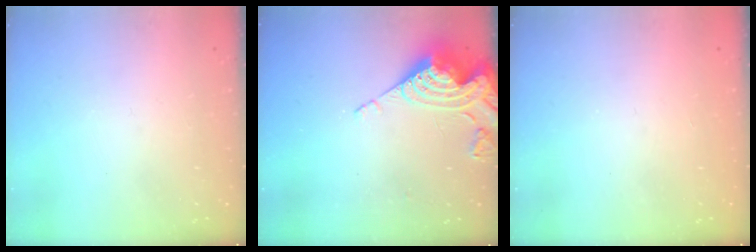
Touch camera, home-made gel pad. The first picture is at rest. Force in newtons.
{"total": 13.3, "press": 13.3, "slide": 1.1}
{"total": 1.1, "press": 1.0, "slide": 0.4}